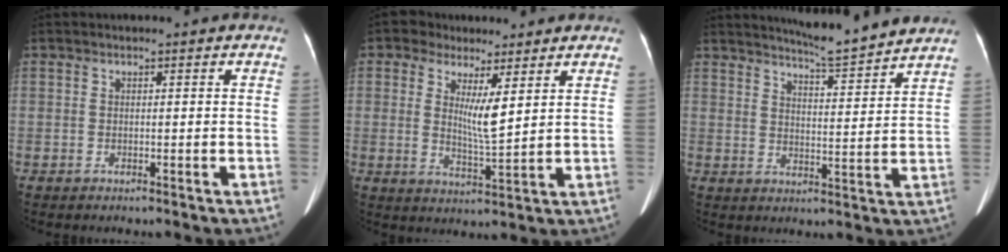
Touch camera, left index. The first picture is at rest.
{"total": 6.8, "force": [2.8, 2.4, 5.7], "torque": [-0.103, 0.000, 0.049]}
{"total": 9.7, "force": [9.2, -0.6, 3.1], "torque": [-0.058, -0.007, 0.131]}